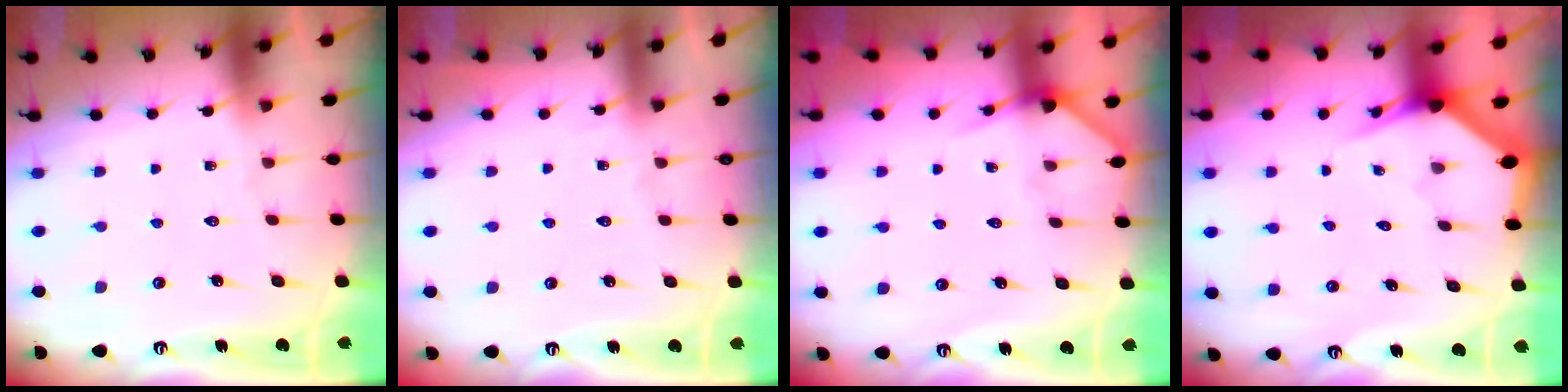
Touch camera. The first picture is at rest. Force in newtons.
{"total": 3.4, "press": 3.3, "slide": 0.4}
{"total": 5.7, "press": 5.7, "slide": 0.5}
{"total": 2.9, "press": 2.9, "slide": 0.1}